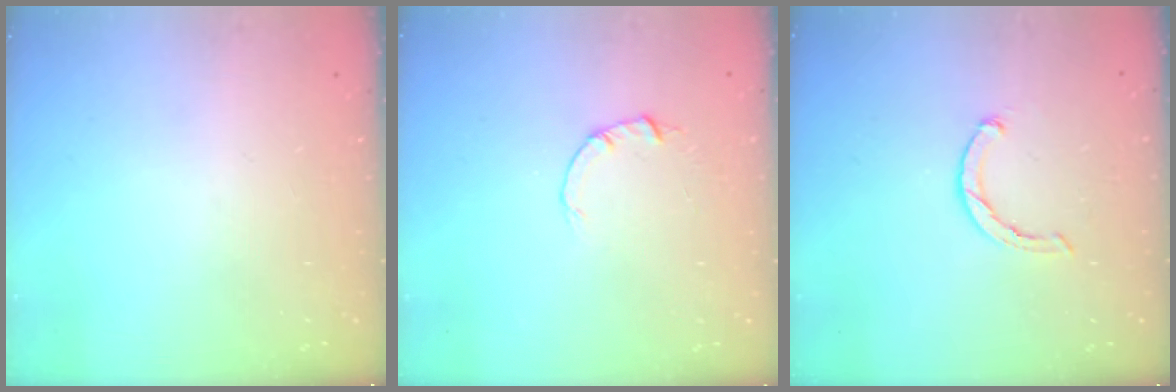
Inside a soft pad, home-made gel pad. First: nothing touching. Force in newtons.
{"total": 2.0, "press": 2.0, "slide": 0.3}
{"total": 2.3, "press": 2.2, "slide": 0.5}